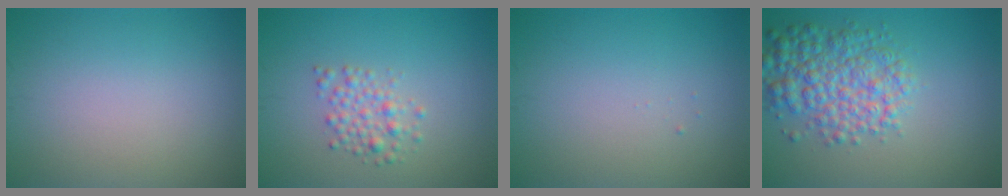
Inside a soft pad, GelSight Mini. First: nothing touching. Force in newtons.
{"total": 2.2, "press": 2.2, "slide": 0.0}
{"total": 0.0}
{"total": 5.8, "press": 5.8, "slide": 0.1}